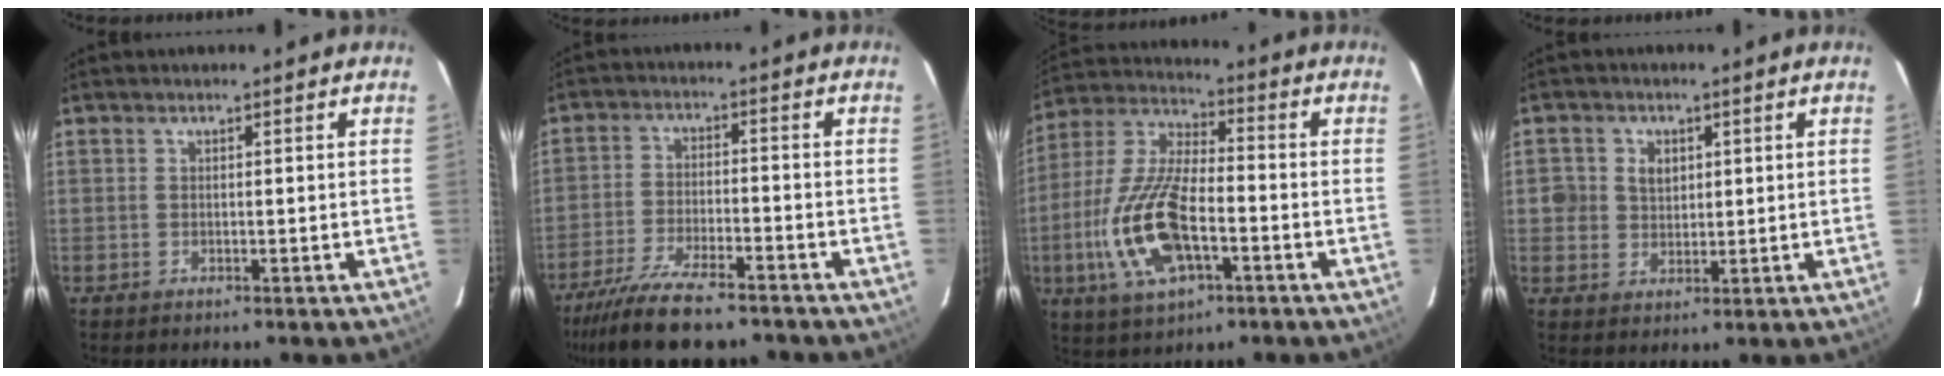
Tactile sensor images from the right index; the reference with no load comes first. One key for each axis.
{"total": 14.6, "fx": -12.0, "fy": 3.4, "fz": 7.8, "tx": -0.172, "ty": -0.029, "tz": -0.203}
{"total": 17.3, "fx": -5.1, "fy": 7.2, "fz": 14.8, "tx": -0.325, "ty": -0.007, "tz": -0.095}
{"total": 4.7, "fx": 0.9, "fy": 4.4, "fz": 1.4, "tx": -0.024, "ty": 0.015, "tz": 0.018}